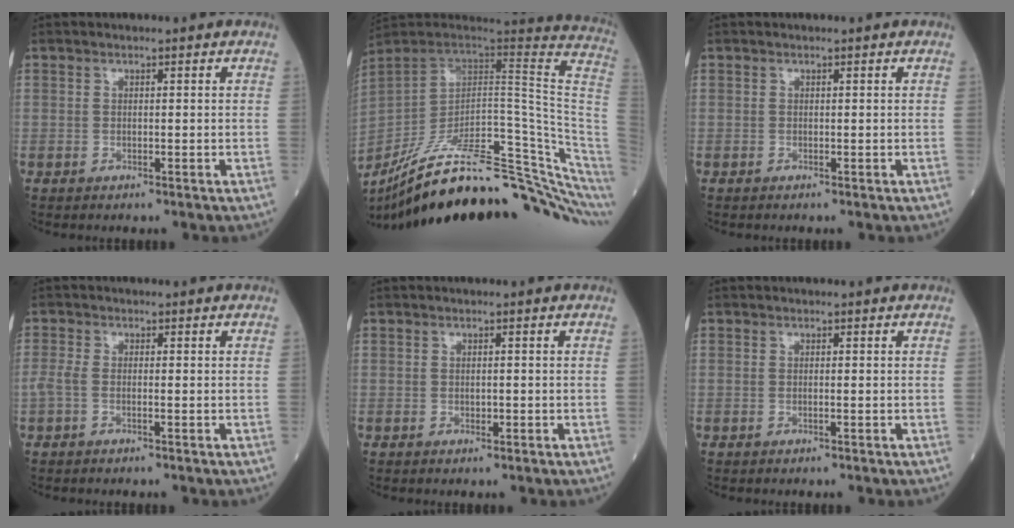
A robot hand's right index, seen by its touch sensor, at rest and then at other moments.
{"total": 30.1, "force": [-21.9, 4.0, 20.3], "torque": [-0.195, -0.006, -0.319]}
{"total": 0.0}
{"total": 2.0, "force": [-0.6, 0.6, 1.8], "torque": [-0.047, 0.007, -0.013]}
{"total": 0.9, "force": [-0.2, 0.4, 0.8], "torque": [-0.014, -0.001, -0.001]}
{"total": 0.0}